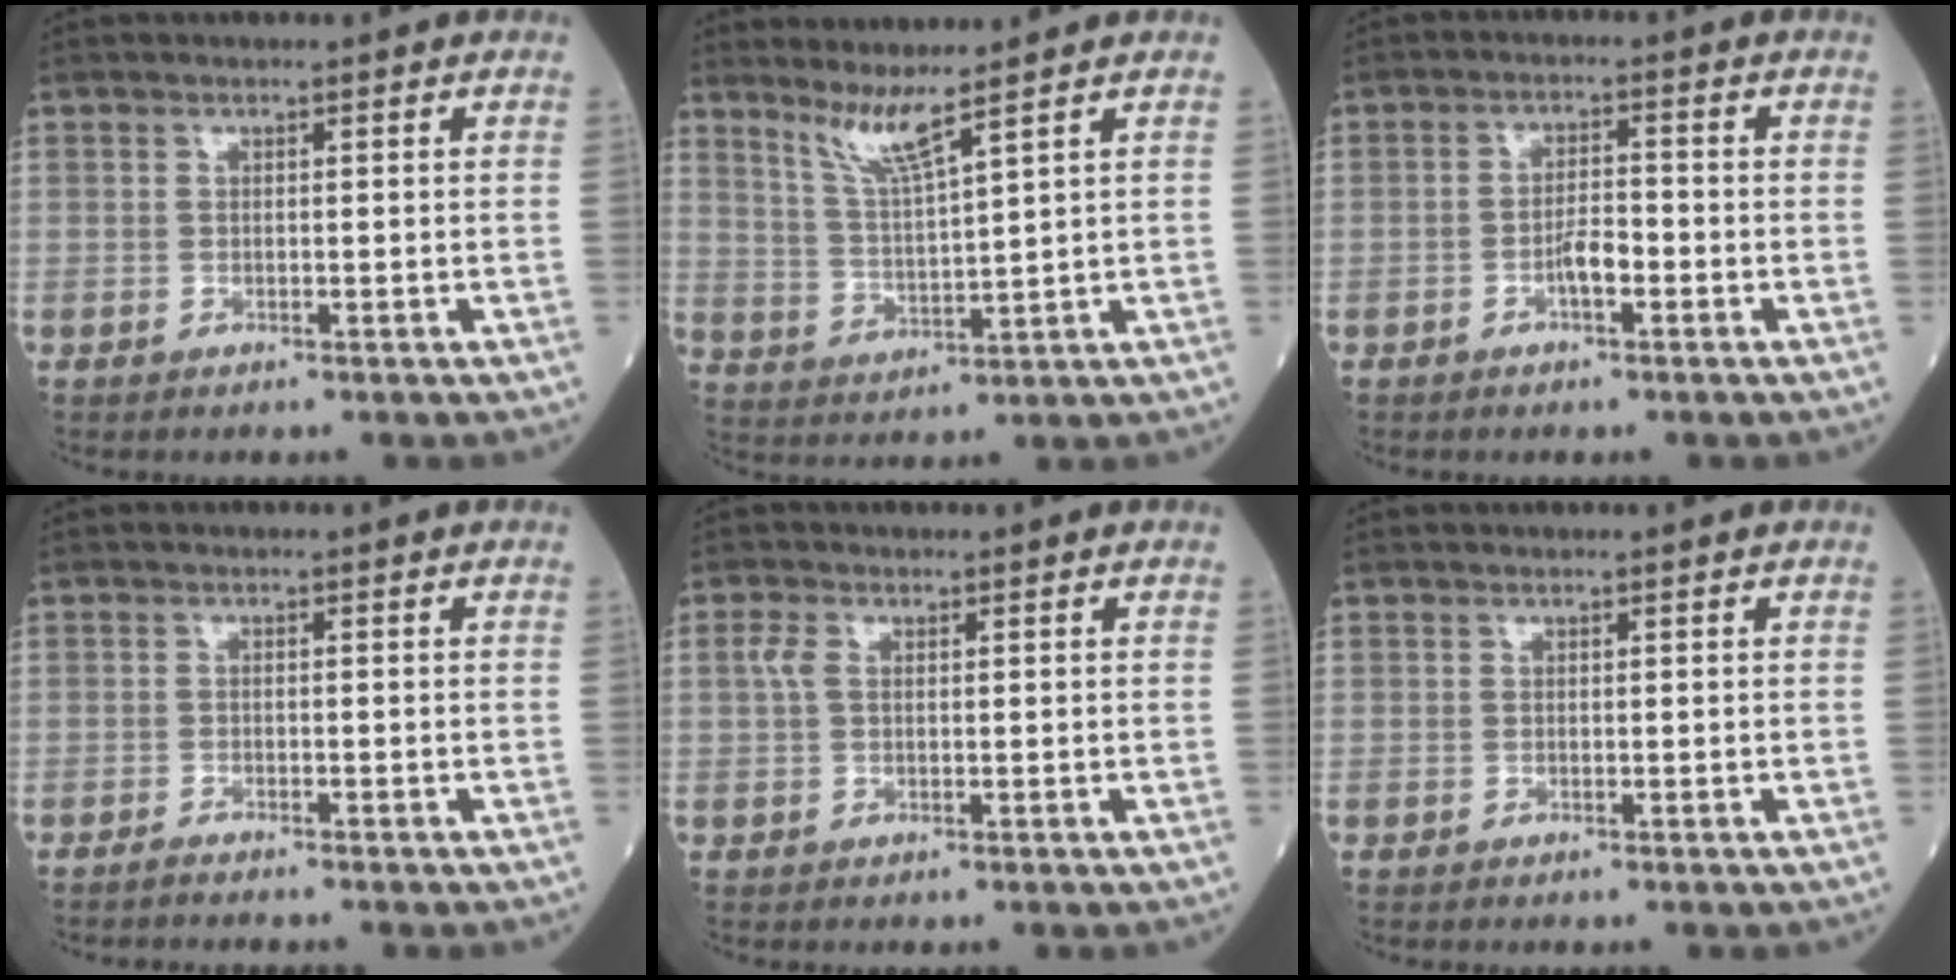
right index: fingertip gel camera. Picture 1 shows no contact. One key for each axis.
{"total": 5.3, "fx": 4.0, "fy": -1.2, "fz": 3.2, "tx": -0.064, "ty": -0.020, "tz": 0.085}
{"total": 3.4, "fx": -1.4, "fy": 0.9, "fz": 2.9, "tx": -0.053, "ty": 0.004, "tz": -0.026}
{"total": 1.7, "fx": -1.6, "fy": -0.2, "fz": 0.6, "tx": -0.013, "ty": -0.001, "tz": -0.025}
{"total": 1.9, "fx": 0.5, "fy": 1.1, "fz": 1.5, "tx": -0.044, "ty": 0.014, "tz": 0.011}
{"total": 0.0}